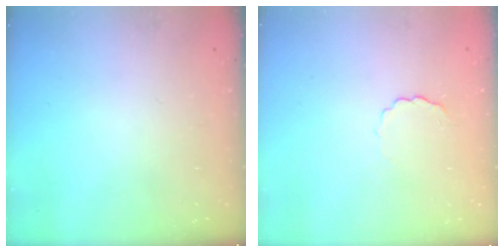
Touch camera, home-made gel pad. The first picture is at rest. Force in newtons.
{"total": 3.5, "press": 3.4, "slide": 0.6}